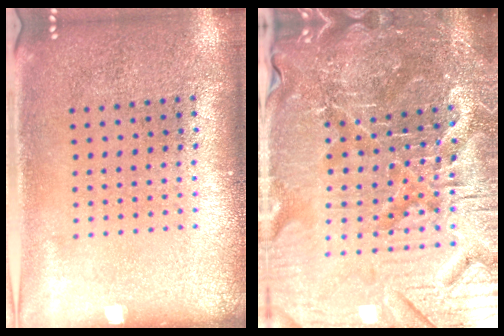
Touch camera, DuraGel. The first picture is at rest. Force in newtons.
{"total": 5.9, "press": 5.5, "slide": 2.1}